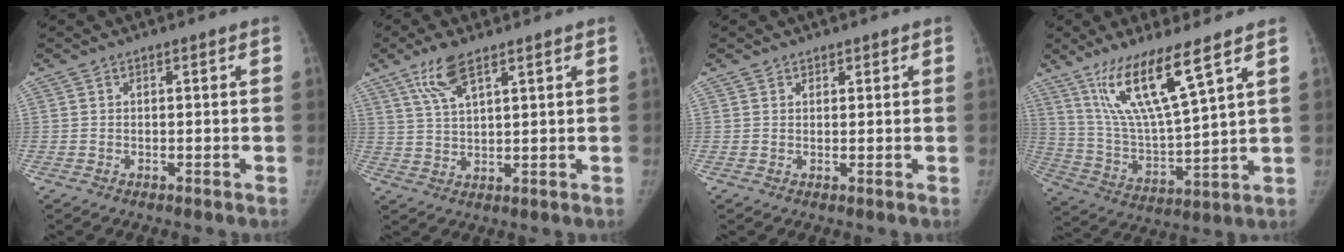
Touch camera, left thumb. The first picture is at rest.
{"total": 6.7, "force": [4.2, 2.0, 4.8], "torque": [-0.096, -0.012, 0.088]}
{"total": 1.3, "force": [1.0, 0.8, -0.1], "torque": [0.021, -0.006, 0.009]}
{"total": 15.5, "force": [9.4, 2.2, 12.1], "torque": [-0.233, -0.053, 0.193]}